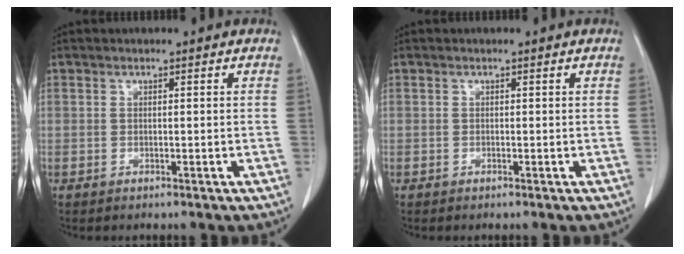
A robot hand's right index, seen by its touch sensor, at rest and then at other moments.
{"total": 0.0}